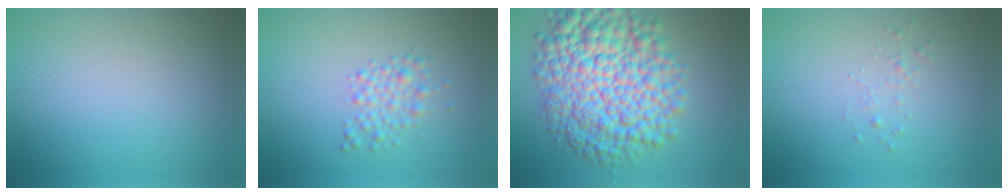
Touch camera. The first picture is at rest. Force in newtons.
{"total": 2.2, "press": 2.2, "slide": 0.1}
{"total": 11.6, "press": 11.6, "slide": 0.2}
{"total": 0.8, "press": 0.8, "slide": 0.0}